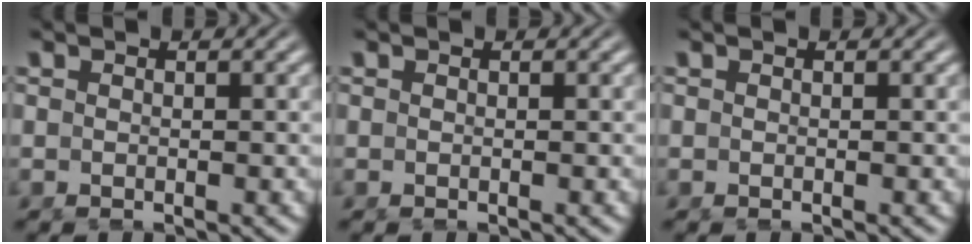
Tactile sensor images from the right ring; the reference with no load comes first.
{"total": 0.0}
{"total": 0.0}